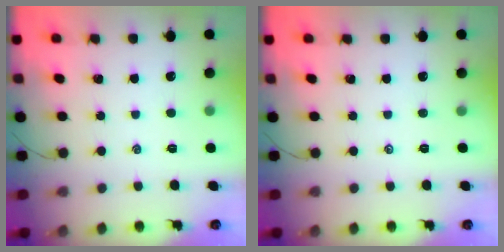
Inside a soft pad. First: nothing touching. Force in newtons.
{"total": 0.0}